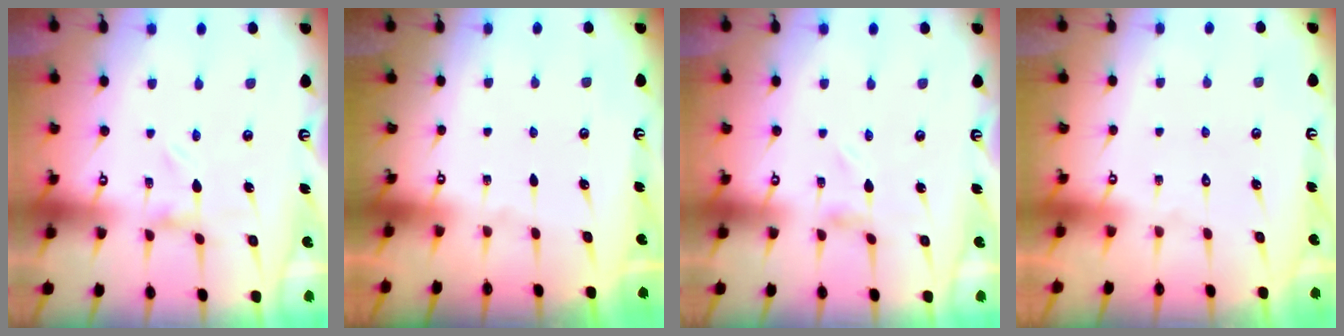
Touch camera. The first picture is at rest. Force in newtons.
{"total": 0.0}
{"total": 1.1, "press": 1.1, "slide": 0.2}
{"total": 1.6, "press": 1.6, "slide": 0.1}